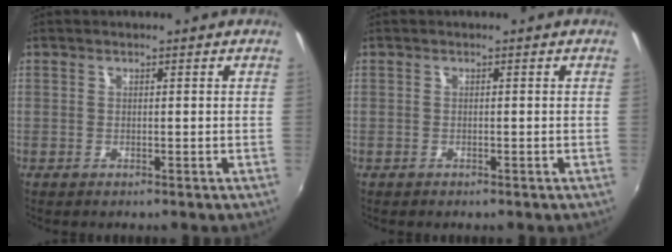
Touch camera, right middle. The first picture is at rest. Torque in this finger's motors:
{"motor_torque": [-0.66, -0.08, -0.04, -0.03]}